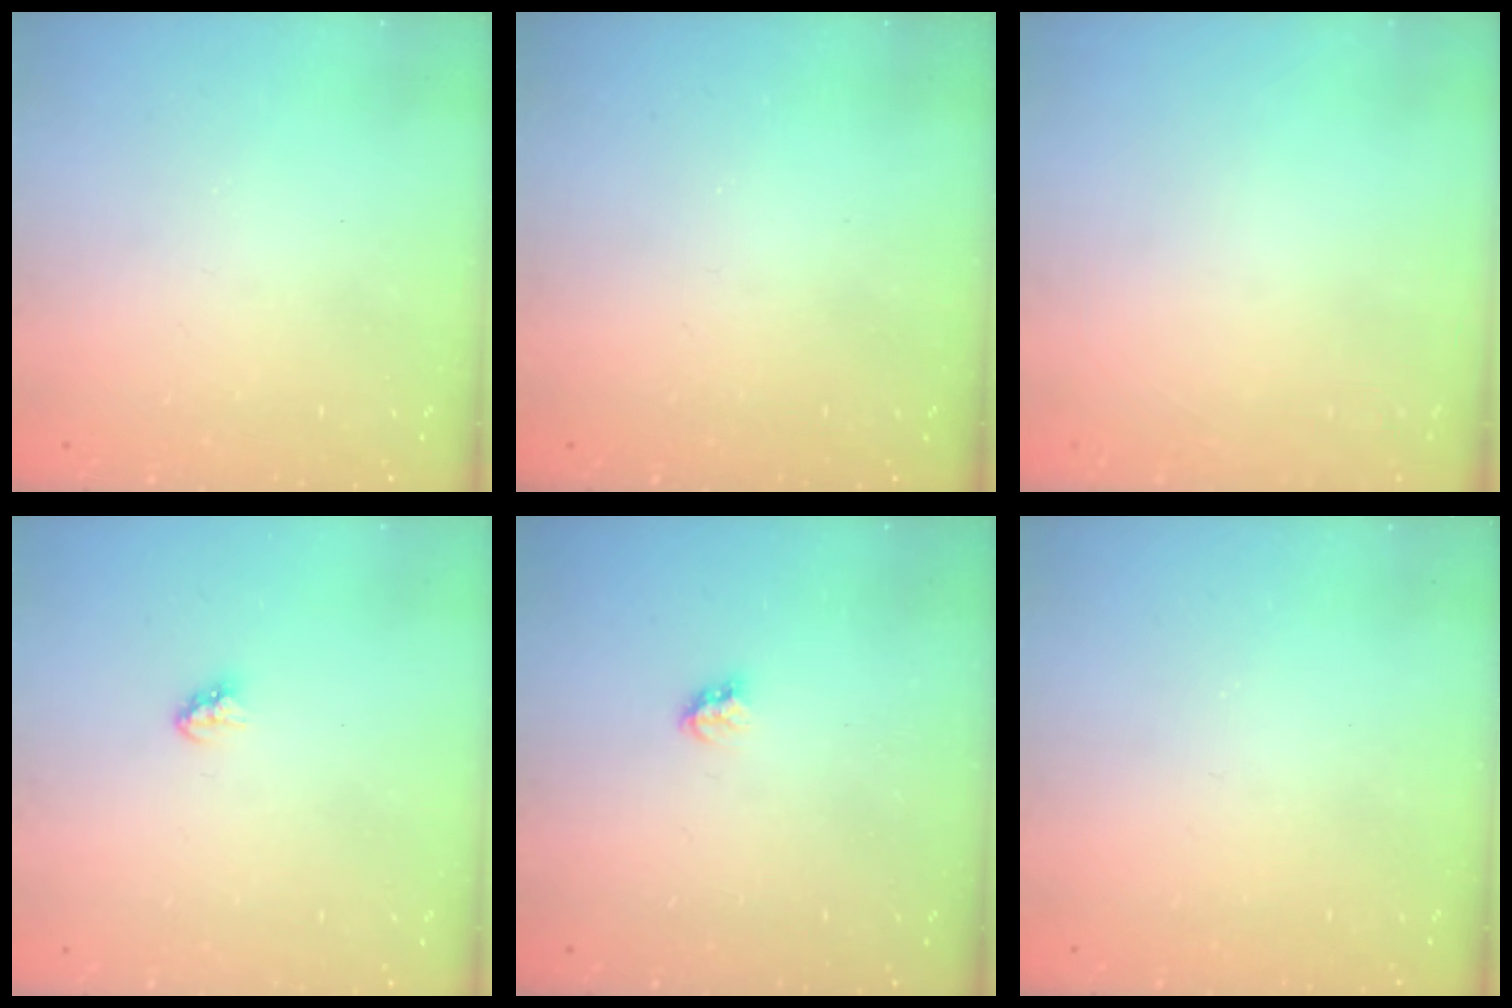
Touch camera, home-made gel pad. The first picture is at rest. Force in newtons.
{"total": 0.0}
{"total": 0.0}
{"total": 2.9, "press": 2.9, "slide": 0.2}
{"total": 2.8, "press": 2.8, "slide": 0.5}
{"total": 0.0}